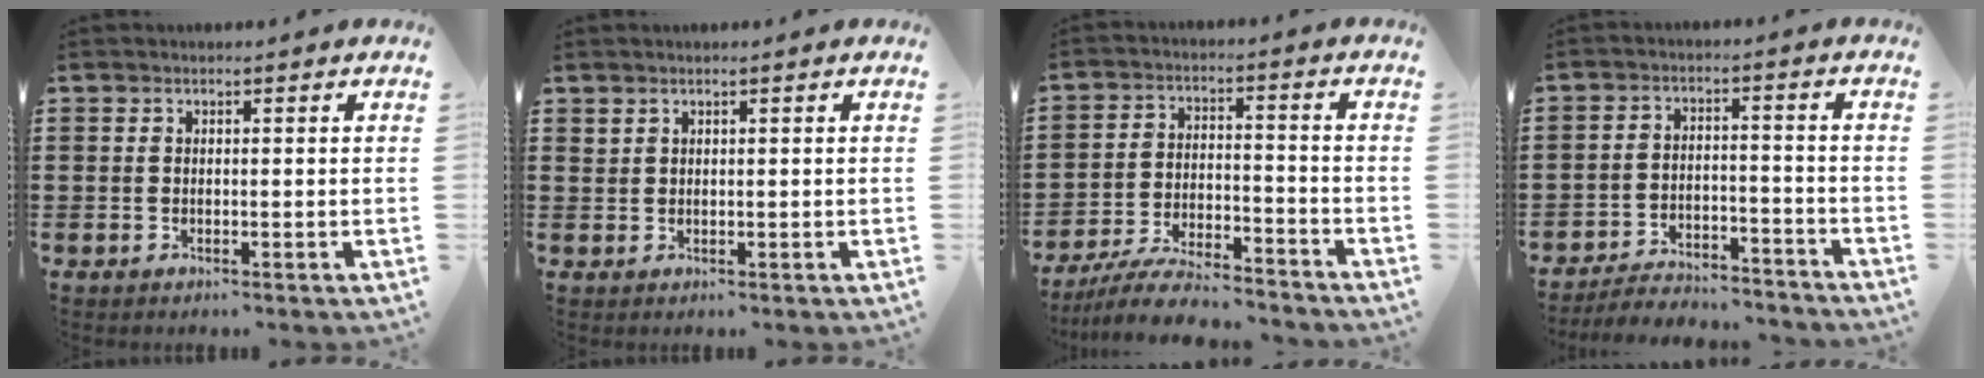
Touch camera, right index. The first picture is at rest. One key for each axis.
{"total": 1.1, "fx": 1.0, "fy": 0.3, "fz": 0.2, "tx": -0.006, "ty": 0.000, "tz": 0.020}
{"total": 7.2, "fx": -6.8, "fy": 0.3, "fz": 2.3, "tx": -0.051, "ty": 0.002, "tz": -0.132}
{"total": 4.8, "fx": -4.8, "fy": 0.5, "fz": 0.6, "tx": -0.013, "ty": 0.006, "tz": -0.096}